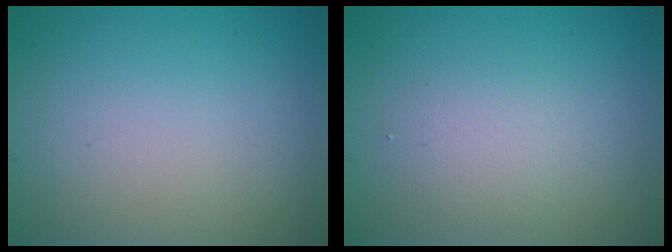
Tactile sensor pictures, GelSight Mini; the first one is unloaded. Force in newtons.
{"total": 2.1, "press": 2.1, "slide": 0.1}